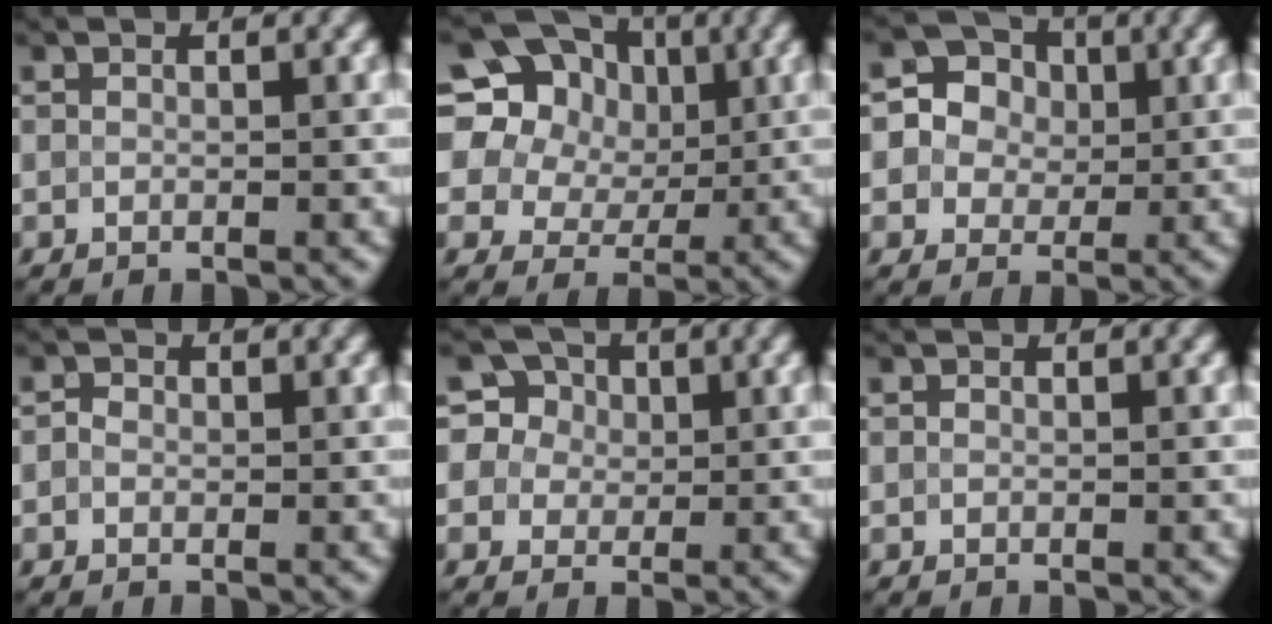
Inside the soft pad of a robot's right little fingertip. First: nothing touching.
{"total": 21.0, "force": [9.3, 16.2, 9.6], "torque": [-0.216, 0.073, 0.129]}
{"total": 5.4, "force": [1.5, 4.8, 2.0], "torque": [-0.034, 0.012, 0.017]}
{"total": 0.9, "force": [0.0, 0.8, 0.4], "torque": [-0.007, -0.001, -0.006]}
{"total": 7.2, "force": [3.4, 5.7, 2.7], "torque": [-0.046, 0.030, 0.032]}
{"total": 0.0}